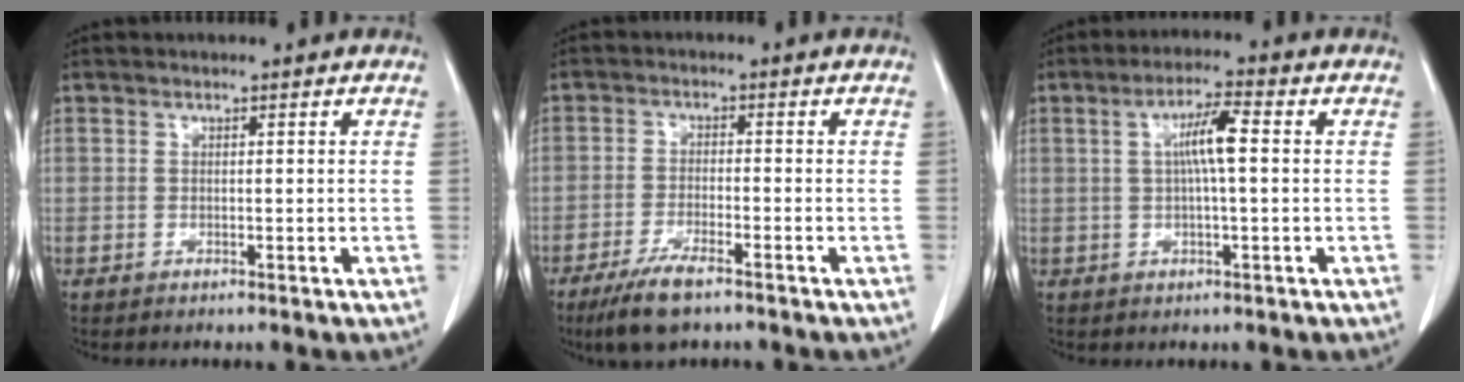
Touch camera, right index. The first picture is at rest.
{"total": 6.5, "force": [-4.6, 1.1, 4.4], "torque": [-0.090, -0.014, -0.081]}
{"total": 5.7, "force": [0.8, 0.4, 5.7], "torque": [-0.105, 0.010, 0.012]}